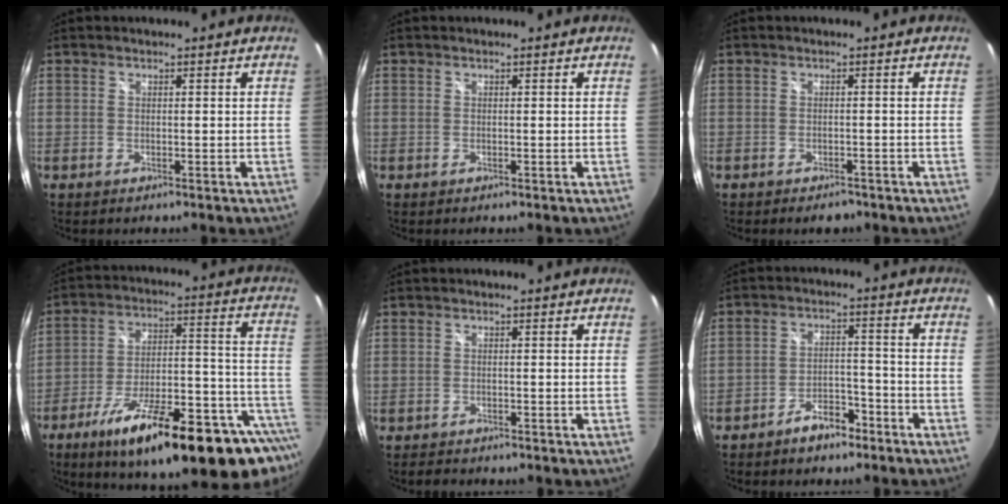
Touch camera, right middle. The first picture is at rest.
{"total": 0.0}
{"total": 3.1, "force": [-2.5, 1.4, 1.2], "torque": [-0.025, -0.009, -0.033]}
{"total": 29.1, "force": [-20.0, 6.0, 20.2], "torque": [-0.273, -0.038, -0.293]}
{"total": 2.0, "force": [-1.9, 0.7, 0.5], "torque": [-0.014, -0.009, -0.031]}
{"total": 6.0, "force": [-4.6, 2.7, 2.8], "torque": [-0.060, 0.015, -0.065]}